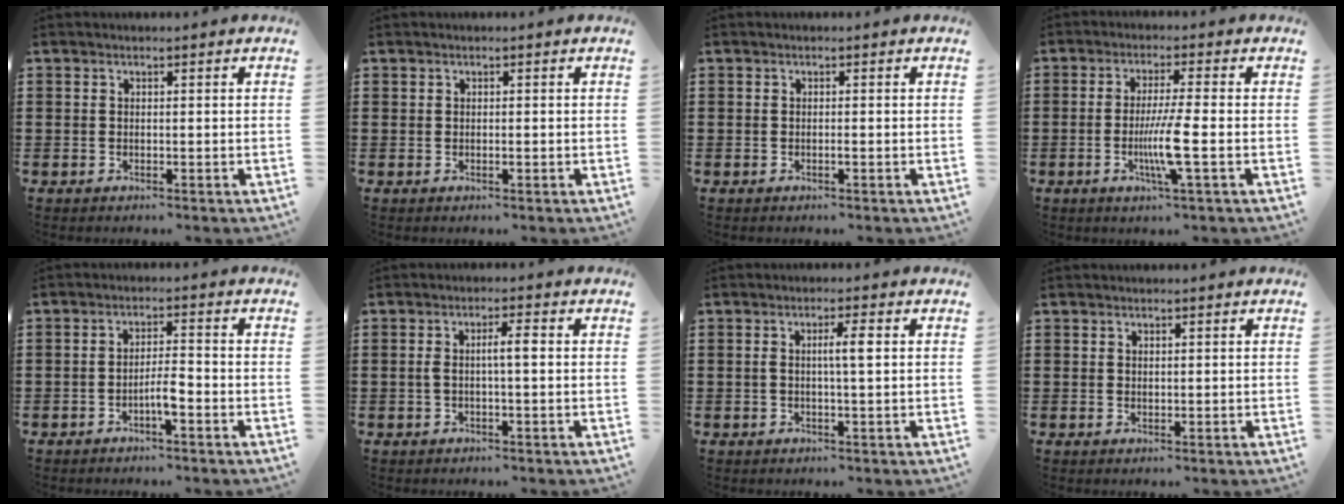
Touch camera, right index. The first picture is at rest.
{"total": 0.5, "force": [0.0, 0.1, 0.5], "torque": [-0.010, -0.001, 0.000]}
{"total": 0.6, "force": [-0.3, 0.0, 0.6], "torque": [-0.010, -0.003, -0.005]}
{"total": 6.7, "force": [-1.6, -0.2, 6.5], "torque": [-0.123, -0.018, -0.033]}
{"total": 3.8, "force": [-1.8, 0.6, 3.3], "torque": [-0.064, 0.002, -0.035]}
{"total": 3.2, "force": [-0.1, 0.5, 3.2], "torque": [-0.060, 0.005, -0.005]}
{"total": 3.4, "force": [0.3, 0.3, 3.4], "torque": [-0.064, 0.001, 0.001]}
{"total": 0.5, "force": [0.3, 0.3, 0.3], "torque": [-0.007, 0.002, 0.006]}